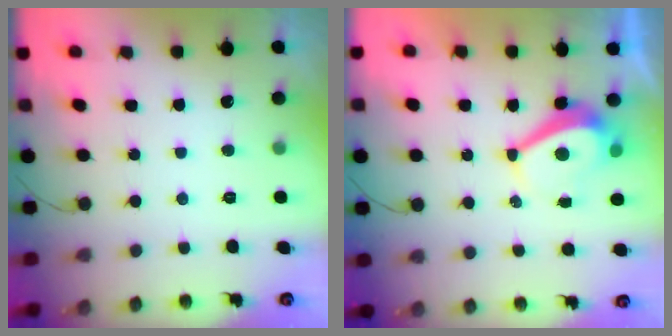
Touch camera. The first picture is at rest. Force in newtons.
{"total": 5.3, "press": 5.2, "slide": 0.7}